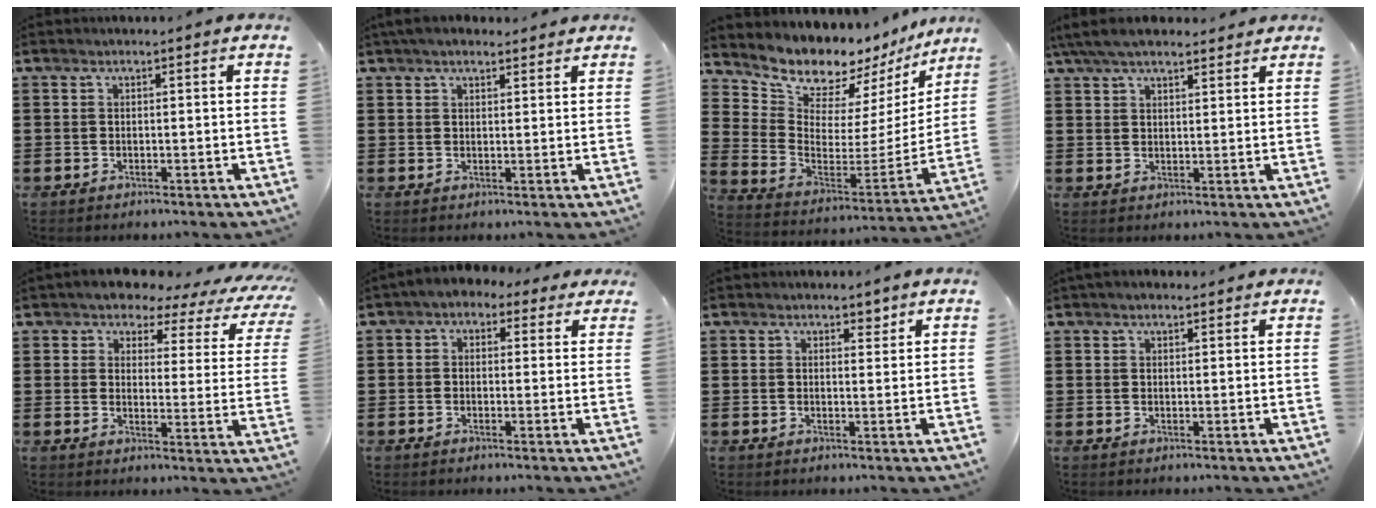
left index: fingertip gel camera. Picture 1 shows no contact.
{"total": 2.9, "force": [2.4, 1.1, 1.2], "torque": [-0.029, 0.006, 0.045]}
{"total": 8.8, "force": [8.4, 2.6, 0.6], "torque": [-0.061, -0.075, 0.148]}
{"total": 5.5, "force": [4.6, 1.7, 2.5], "torque": [-0.062, -0.002, 0.086]}
{"total": 4.1, "force": [3.4, 1.8, 1.4], "torque": [-0.043, -0.019, 0.051]}
{"total": 1.7, "force": [0.3, 1.5, 0.8], "torque": [-0.022, 0.008, 0.001]}
{"total": 2.1, "force": [1.7, 0.9, 0.8], "torque": [-0.003, -0.001, 0.027]}
{"total": 1.3, "force": [1.1, 0.5, 0.5], "torque": [-0.011, 0.005, 0.021]}